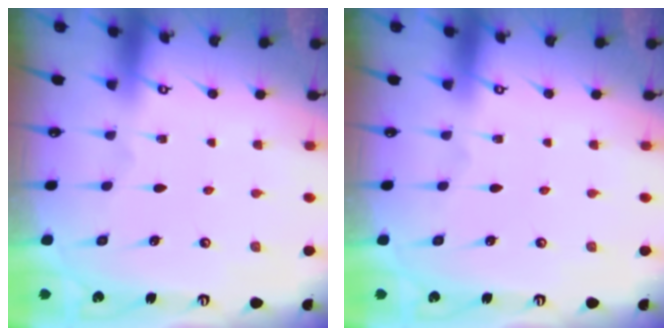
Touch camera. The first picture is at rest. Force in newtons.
{"total": 0.0}